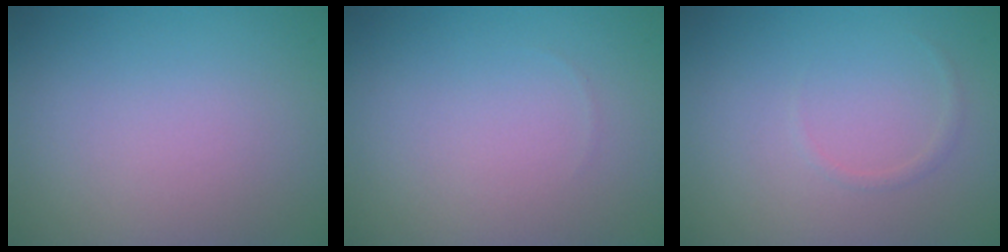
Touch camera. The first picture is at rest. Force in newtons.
{"total": 0.0}
{"total": 0.6, "press": 0.6, "slide": 0.1}